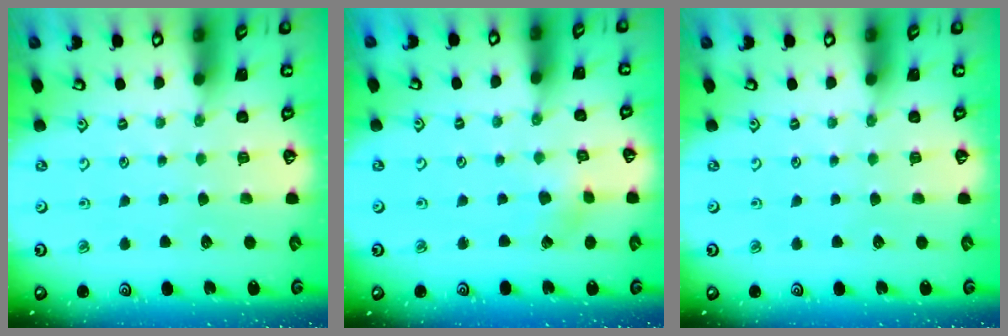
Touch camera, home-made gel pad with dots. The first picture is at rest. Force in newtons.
{"total": 2.0, "press": 2.0, "slide": 0.1}
{"total": 0.0}